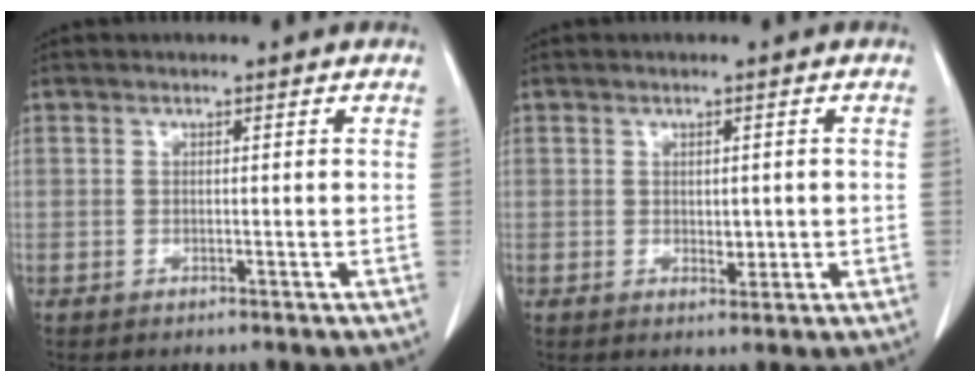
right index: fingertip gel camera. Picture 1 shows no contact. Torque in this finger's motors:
{"motor_torque": [-0.01, 0.06, 0.03, 0.01]}